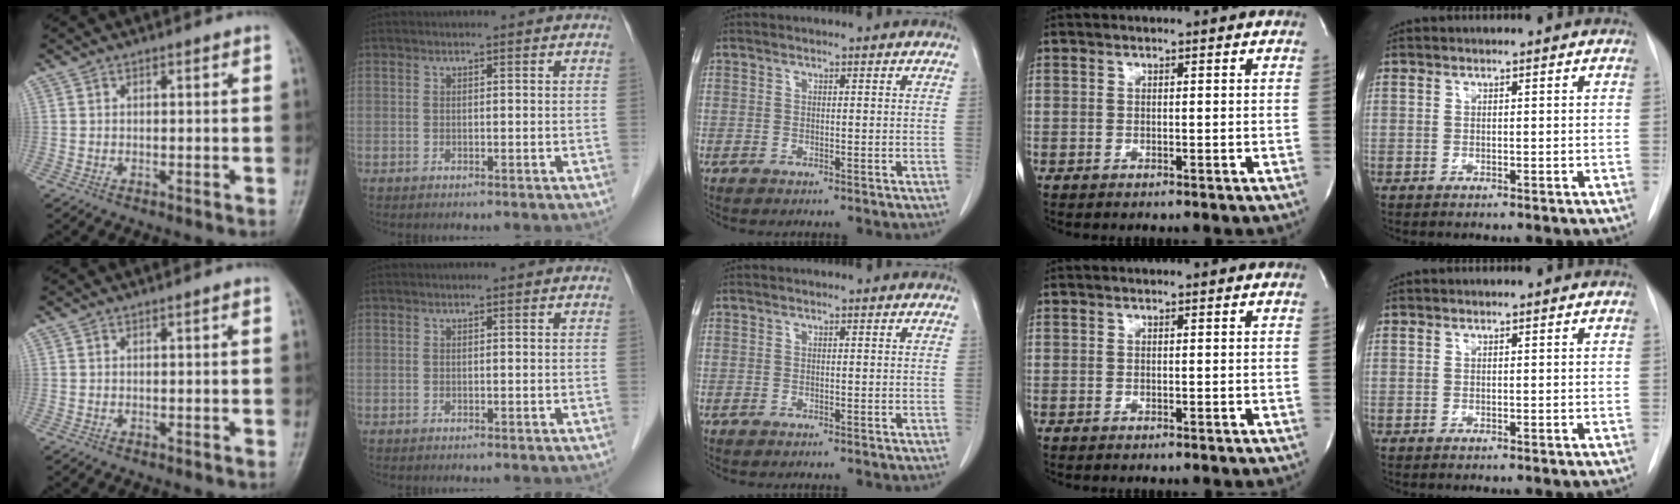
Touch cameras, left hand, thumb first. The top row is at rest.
{}